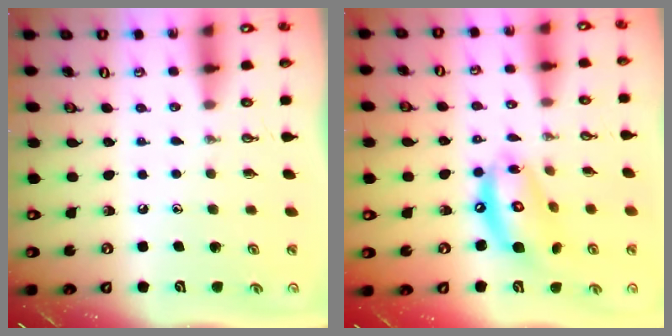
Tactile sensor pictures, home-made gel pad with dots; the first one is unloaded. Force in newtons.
{"total": 13.8, "press": 13.7, "slide": 1.5}